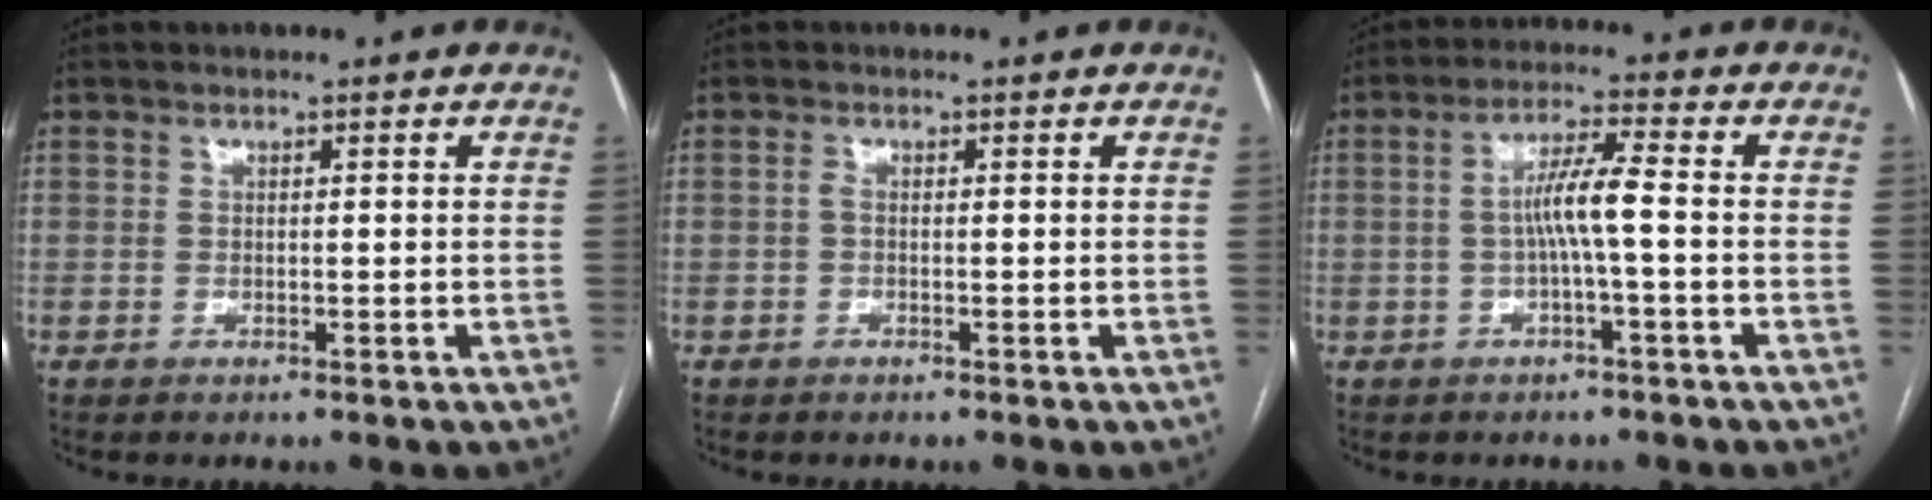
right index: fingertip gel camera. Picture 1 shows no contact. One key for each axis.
{"total": 0.8, "fx": -0.1, "fy": 0.3, "fz": 0.7, "tx": -0.013, "ty": 0.002, "tz": -0.004}
{"total": 5.6, "fx": -0.7, "fy": -0.2, "fz": 5.5, "tx": -0.104, "ty": 0.014, "tz": -0.013}